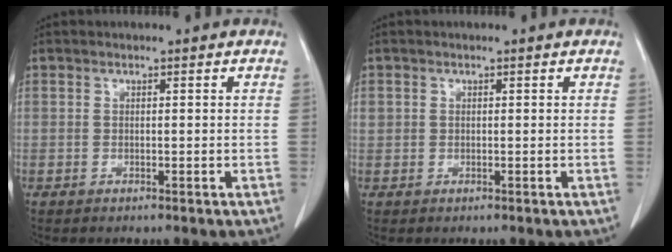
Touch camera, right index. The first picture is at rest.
{"total": 1.2, "force": [0.4, 1.1, 0.3], "torque": [0.003, 0.009, 0.006]}